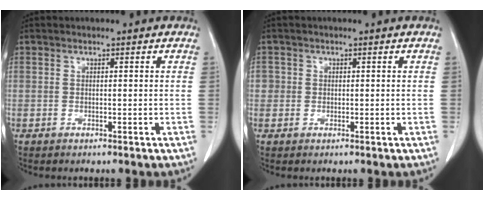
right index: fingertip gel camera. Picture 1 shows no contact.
{"total": 2.5, "force": [-0.1, 2.4, 0.5], "torque": [-0.006, 0.011, 0.000]}